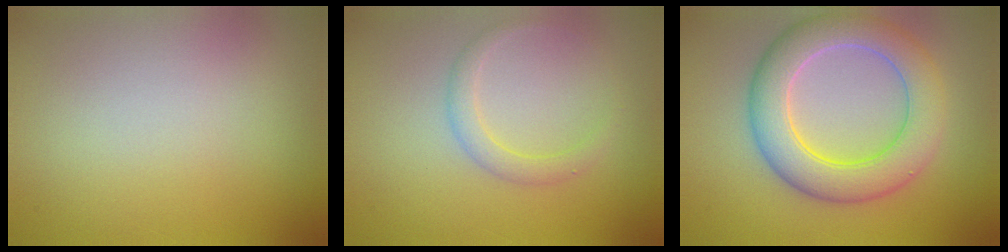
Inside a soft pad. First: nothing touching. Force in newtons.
{"total": 1.7, "press": 1.7, "slide": 0.1}
{"total": 6.9, "press": 6.9, "slide": 0.3}